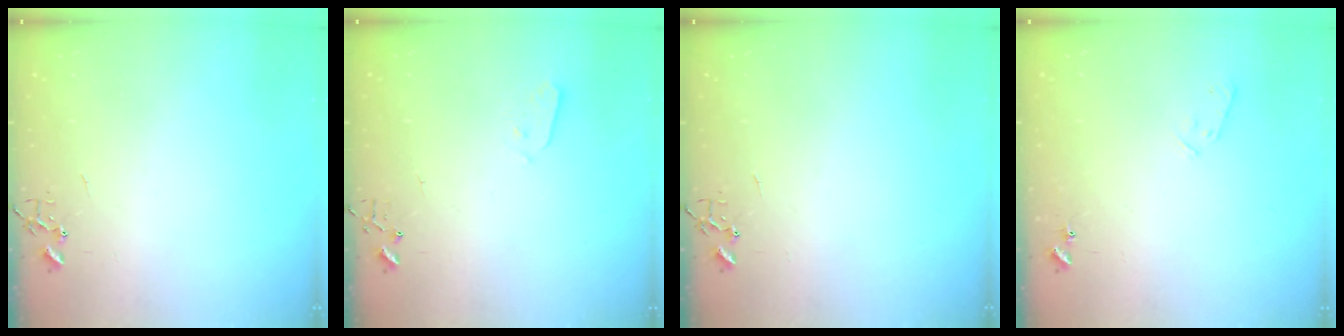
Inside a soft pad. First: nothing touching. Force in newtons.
{"total": 3.5, "press": 3.5, "slide": 0.2}
{"total": 0.0}
{"total": 6.7, "press": 6.7, "slide": 1.0}